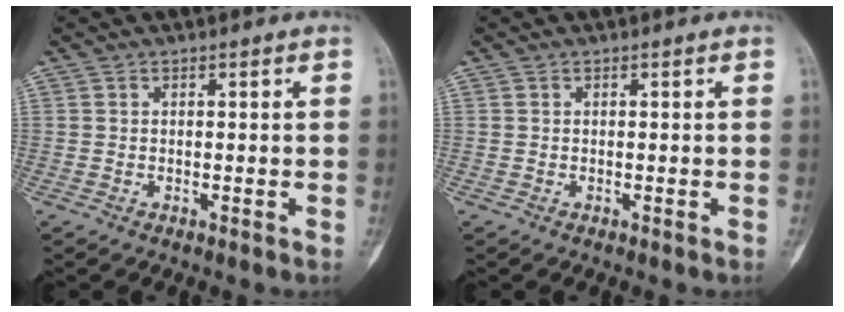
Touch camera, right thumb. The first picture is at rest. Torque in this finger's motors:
{"motor_torque": [0.17, 0.09, 0.08, 0.00, 0.04]}